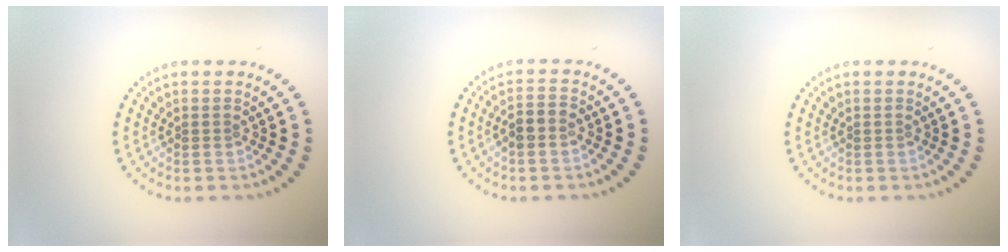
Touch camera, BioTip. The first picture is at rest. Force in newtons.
{"total": 1.9, "press": 1.7, "slide": 0.7}
{"total": 0.0}